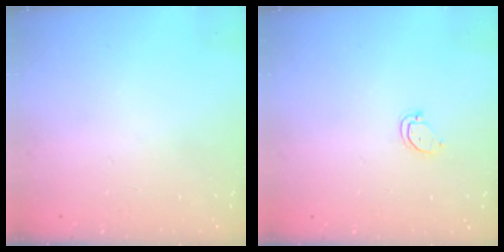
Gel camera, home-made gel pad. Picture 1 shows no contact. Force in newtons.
{"total": 3.4, "press": 3.4, "slide": 0.2}